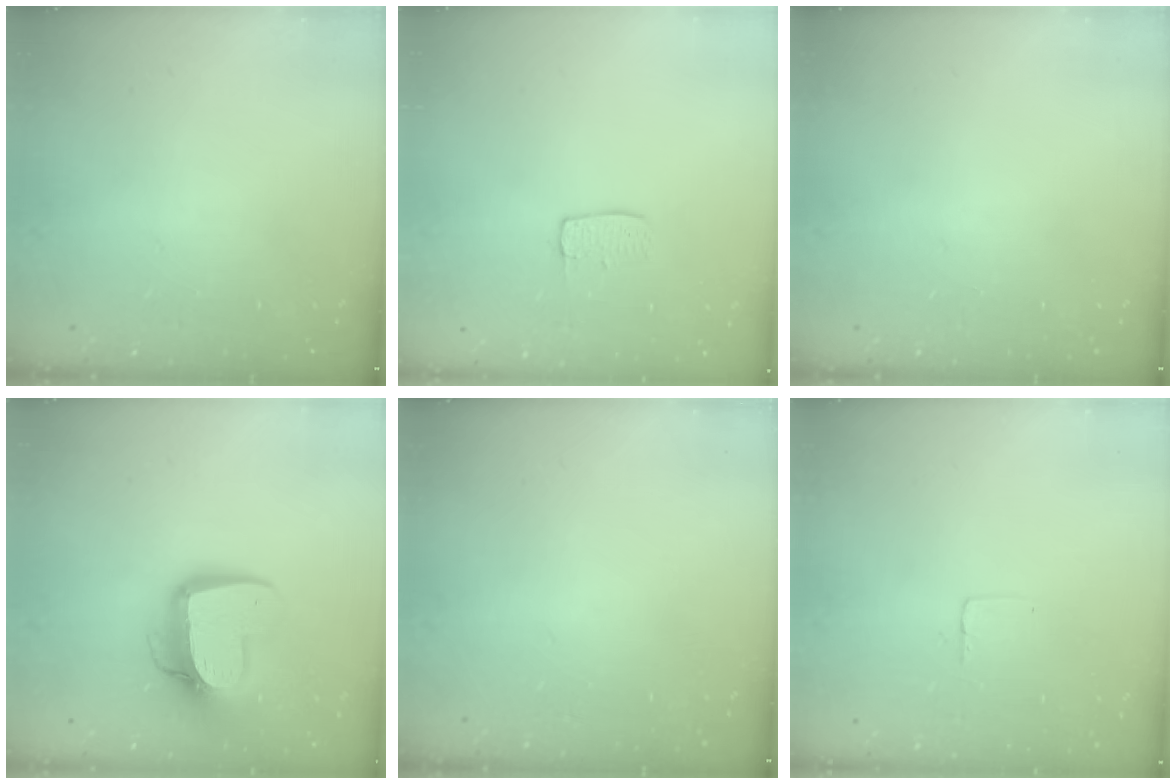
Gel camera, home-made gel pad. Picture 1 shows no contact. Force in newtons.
{"total": 6.7, "press": 6.6, "slide": 0.4}
{"total": 0.0}
{"total": 14.6, "press": 14.6, "slide": 1.4}
{"total": 0.0}
{"total": 2.5, "press": 2.5, "slide": 0.1}